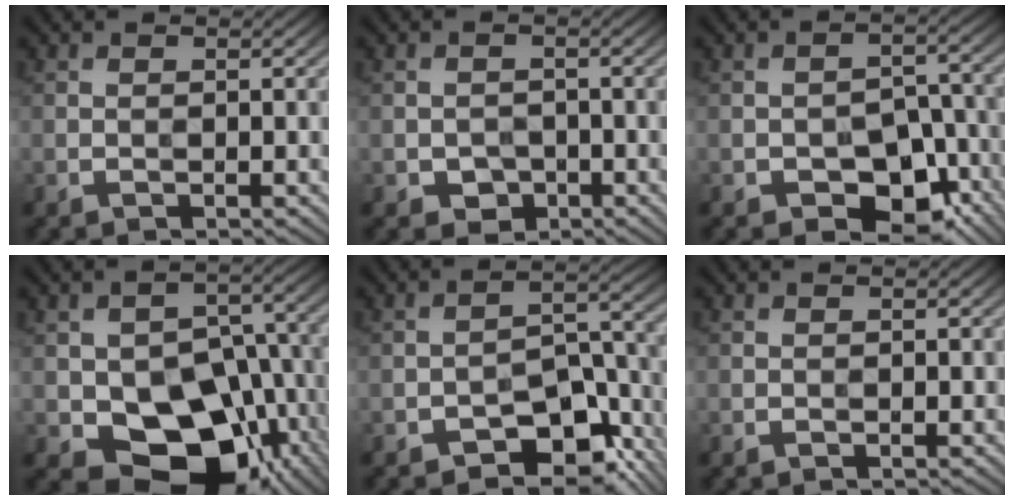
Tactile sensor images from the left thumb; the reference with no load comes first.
{"total": 2.5, "force": [-1.3, 2.0, 0.9], "torque": [-0.014, -0.008, -0.025]}
{"total": 9.6, "force": [-5.3, 5.5, 5.8], "torque": [-0.086, -0.006, -0.087]}
{"total": 15.3, "force": [-4.4, 10.3, 10.4], "torque": [-0.166, -0.030, -0.067]}
{"total": 9.2, "force": [-5.7, 4.6, 5.6], "torque": [-0.067, -0.006, -0.101]}
{"total": 0.0}